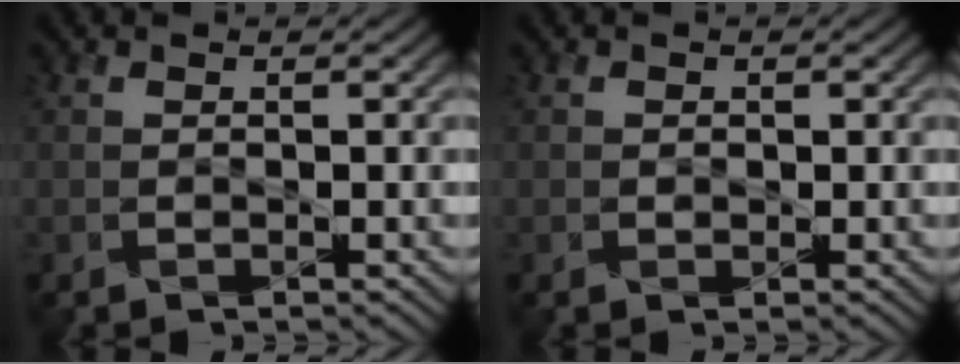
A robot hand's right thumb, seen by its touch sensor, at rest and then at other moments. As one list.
[{"total": 0.6, "force": [0.1, 0.6, 0.1], "torque": [-0.005, -0.005, 0.003]}]